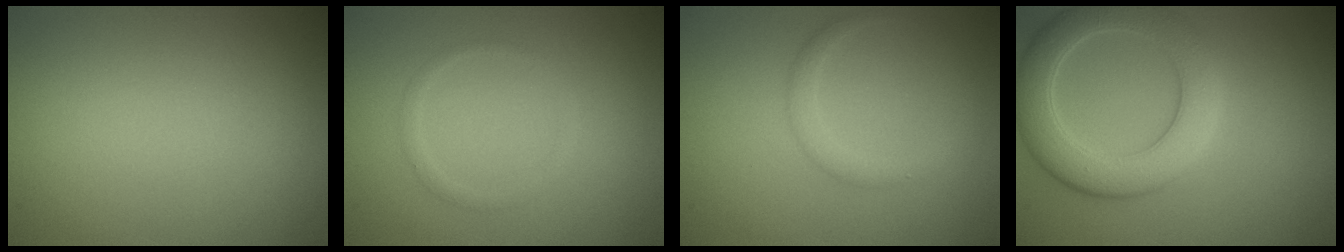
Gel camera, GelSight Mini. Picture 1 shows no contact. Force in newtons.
{"total": 0.9, "press": 0.9, "slide": 0.1}
{"total": 1.5, "press": 1.5, "slide": 0.1}
{"total": 6.0, "press": 6.0, "slide": 0.7}